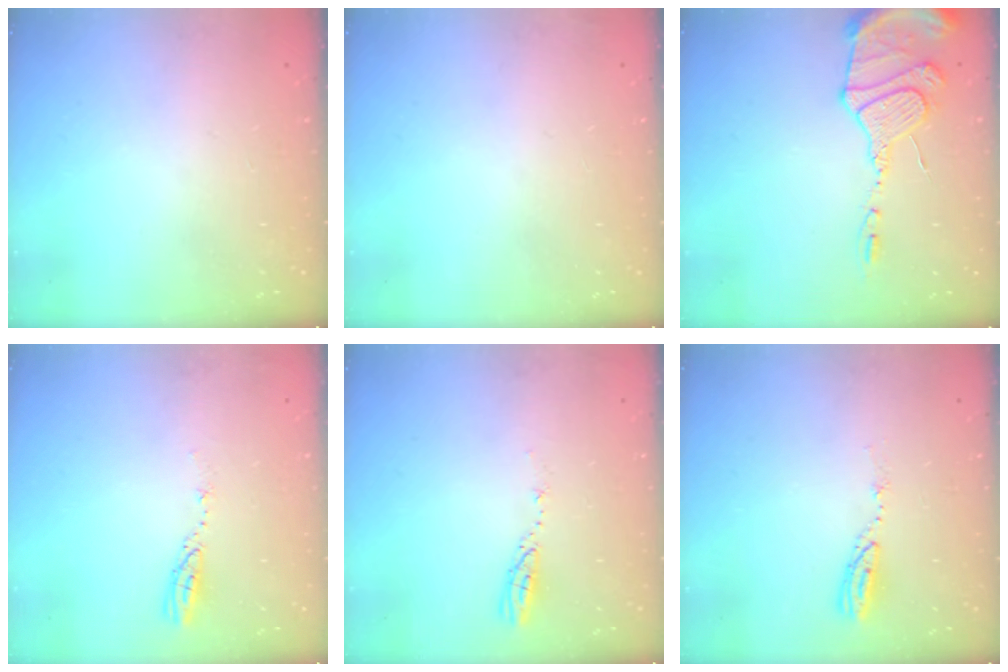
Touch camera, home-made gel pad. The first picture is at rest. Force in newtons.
{"total": 2.2, "press": 2.1, "slide": 0.8}
{"total": 18.1, "press": 17.8, "slide": 3.3}
{"total": 3.7, "press": 3.7, "slide": 0.3}
{"total": 3.3, "press": 3.3, "slide": 0.4}
{"total": 5.3, "press": 5.3, "slide": 0.2}